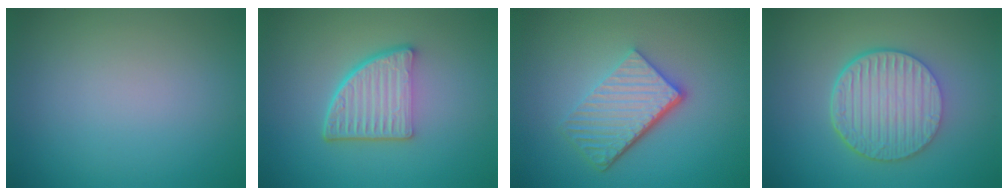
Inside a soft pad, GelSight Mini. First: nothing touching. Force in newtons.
{"total": 5.3, "press": 3.8, "slide": 3.7}
{"total": 5.5, "press": 3.9, "slide": 3.9}
{"total": 6.6, "press": 4.8, "slide": 4.5}